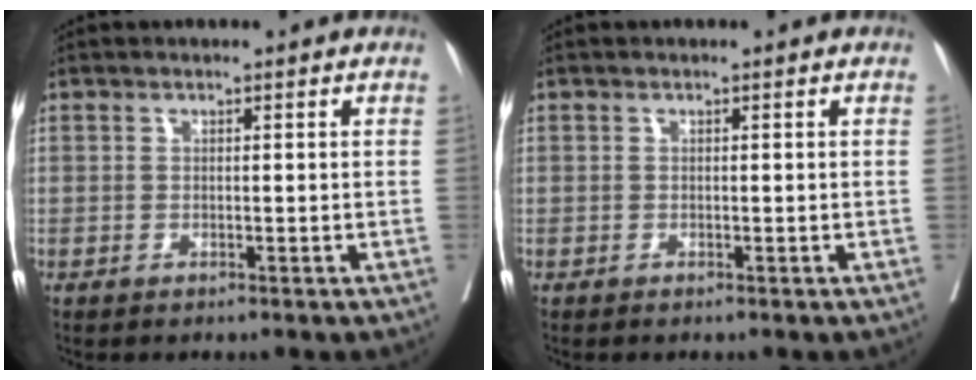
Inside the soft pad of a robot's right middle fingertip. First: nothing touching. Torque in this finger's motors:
{"motor_torque": [0.10, -0.10, 0.00, 0.00]}